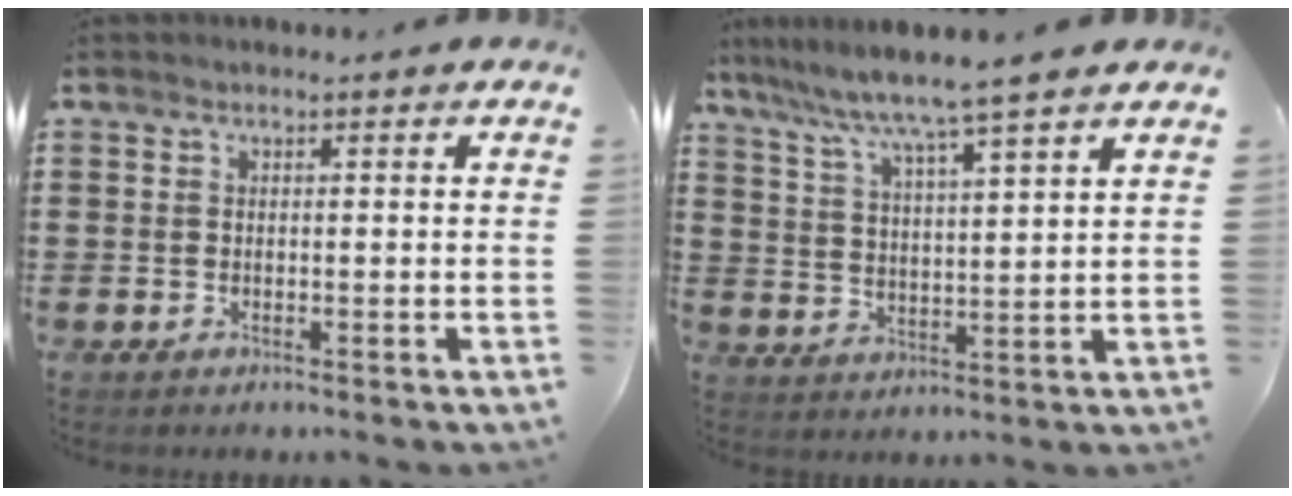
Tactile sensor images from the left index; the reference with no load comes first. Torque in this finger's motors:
{"motor_torque": [1.65, -0.49, 0.77, 0.21]}